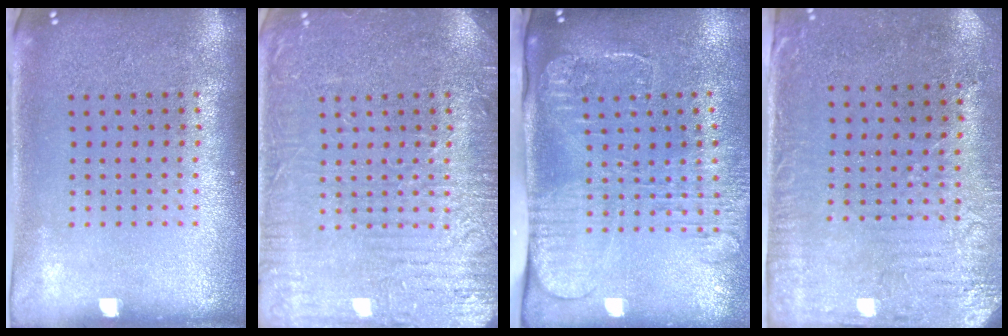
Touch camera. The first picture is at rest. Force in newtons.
{"total": 5.4, "press": 5.3, "slide": 0.7}
{"total": 2.7, "press": 2.1, "slide": 1.7}
{"total": 3.2, "press": 2.5, "slide": 2.0}